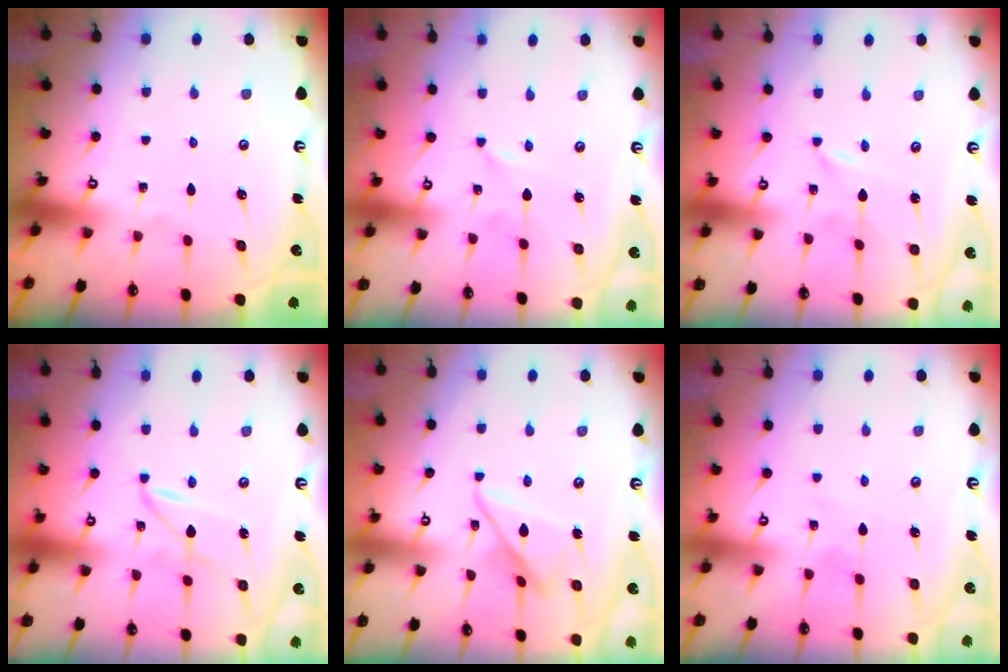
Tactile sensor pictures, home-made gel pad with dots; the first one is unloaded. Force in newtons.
{"total": 0.0}
{"total": 0.0}
{"total": 2.9, "press": 2.9, "slide": 0.2}
{"total": 11.8, "press": 11.7, "slide": 1.2}
{"total": 3.8, "press": 3.8, "slide": 0.4}